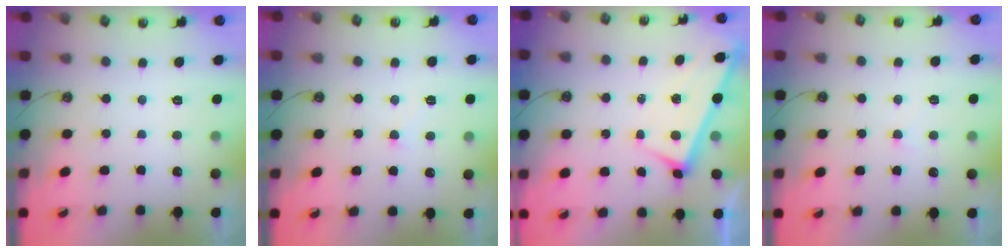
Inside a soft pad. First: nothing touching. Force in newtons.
{"total": 2.4, "press": 2.4, "slide": 0.3}
{"total": 3.3, "press": 3.3, "slide": 0.2}
{"total": 0.7, "press": 0.2, "slide": 0.7}